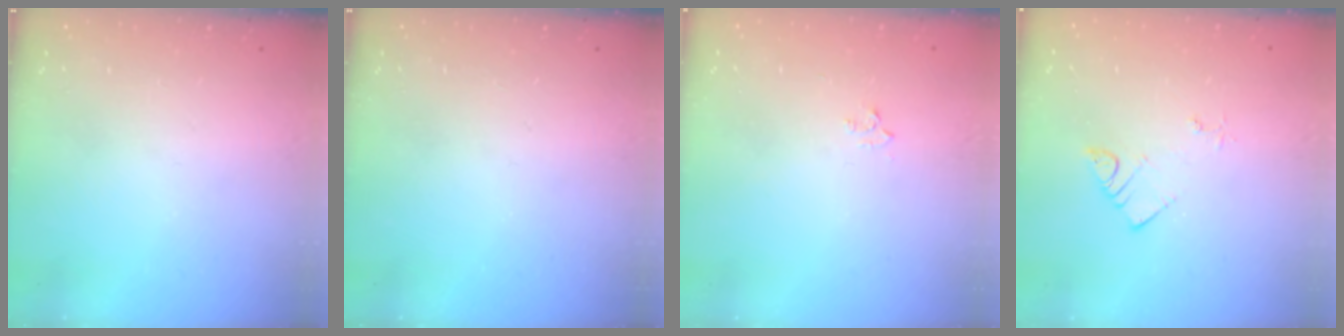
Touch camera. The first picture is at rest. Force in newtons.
{"total": 0.0}
{"total": 2.9, "press": 2.8, "slide": 0.4}
{"total": 4.8, "press": 4.8, "slide": 0.2}